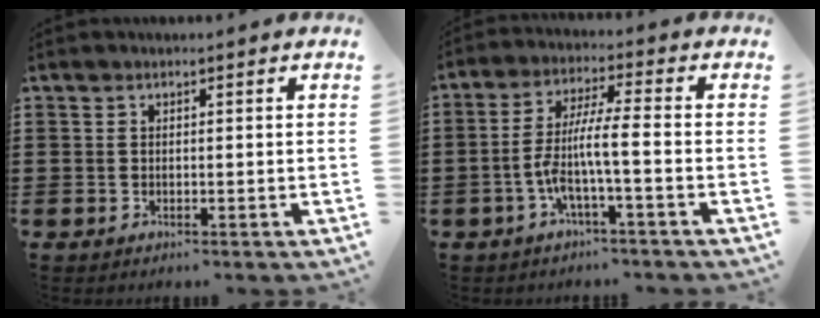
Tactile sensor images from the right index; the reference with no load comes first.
{"total": 6.5, "force": [-2.4, 0.2, 6.0], "torque": [-0.134, -0.009, -0.056]}